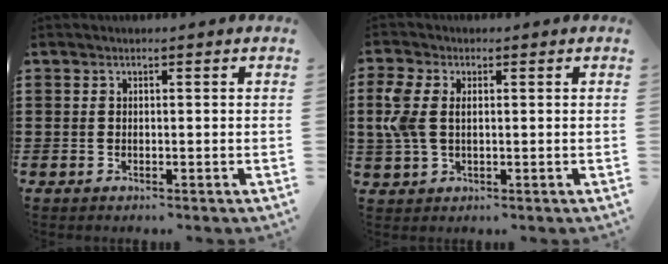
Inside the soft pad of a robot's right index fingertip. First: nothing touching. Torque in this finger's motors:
{"motor_torque": [1.17, 0.19, 0.33, 0.14]}